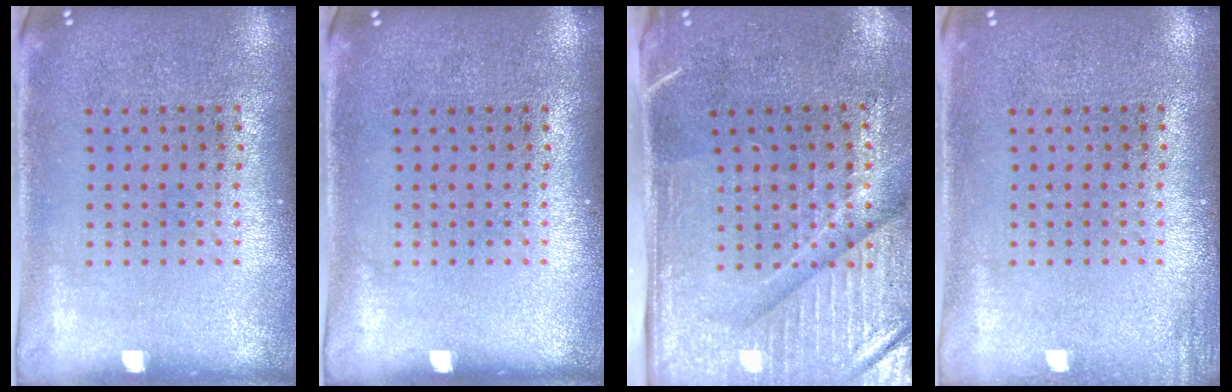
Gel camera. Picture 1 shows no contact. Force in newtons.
{"total": 0.0}
{"total": 4.7, "press": 4.0, "slide": 2.5}
{"total": 0.9, "press": 0.9, "slide": 0.1}